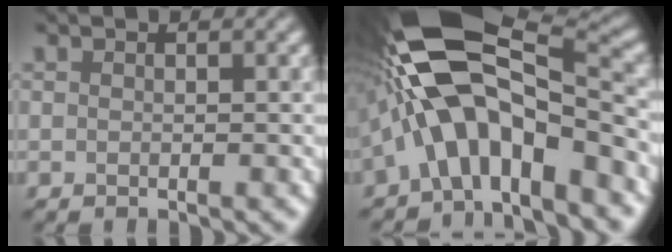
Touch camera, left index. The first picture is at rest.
{"total": 12.9, "force": [-2.8, 5.0, 11.6], "torque": [-0.202, 0.028, -0.062]}